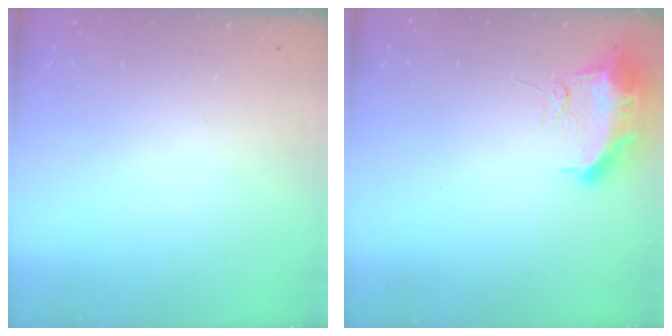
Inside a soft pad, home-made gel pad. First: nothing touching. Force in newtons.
{"total": 12.3, "press": 10.8, "slide": 5.9}